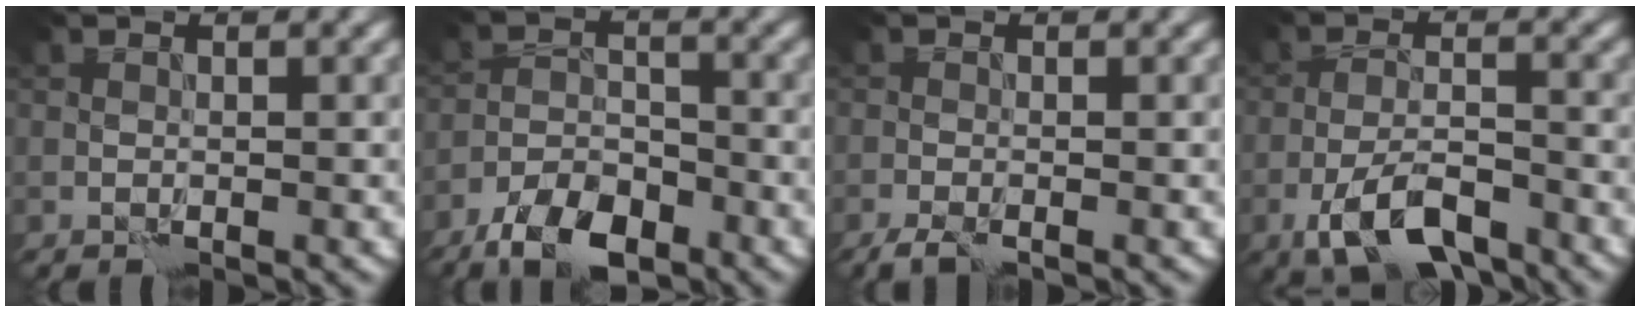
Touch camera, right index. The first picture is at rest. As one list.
[{"total": 5.9, "force": [-4.2, 2.4, 3.4], "torque": [-0.055, -0.004, -0.080]}, {"total": 1.7, "force": [-1.4, 0.1, 1.0], "torque": [-0.024, -0.008, -0.028]}, {"total": 6.6, "force": [-4.0, 2.4, 4.6], "torque": [-0.083, -0.003, -0.075]}]